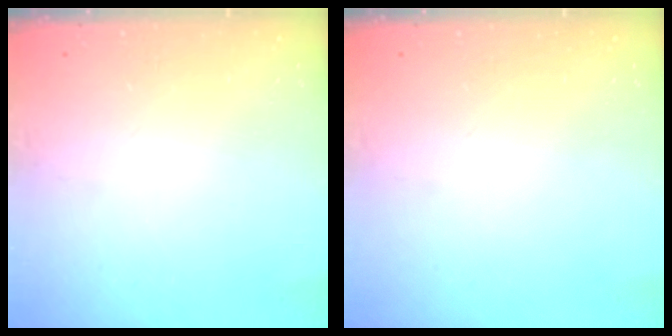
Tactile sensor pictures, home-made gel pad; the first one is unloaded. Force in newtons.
{"total": 0.0}